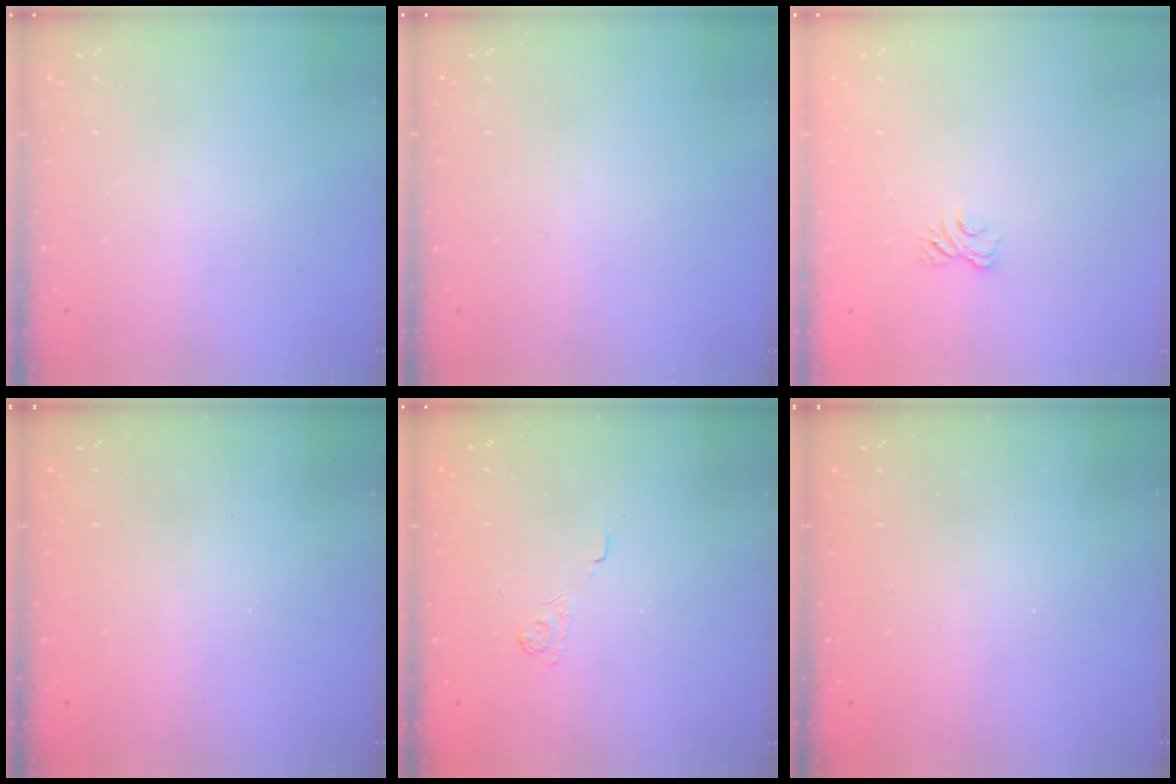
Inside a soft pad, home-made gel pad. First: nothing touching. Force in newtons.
{"total": 0.0}
{"total": 2.8, "press": 2.5, "slide": 1.3}
{"total": 2.4, "press": 2.3, "slide": 0.8}
{"total": 2.0, "press": 1.4, "slide": 1.4}
{"total": 2.3, "press": 2.2, "slide": 0.8}